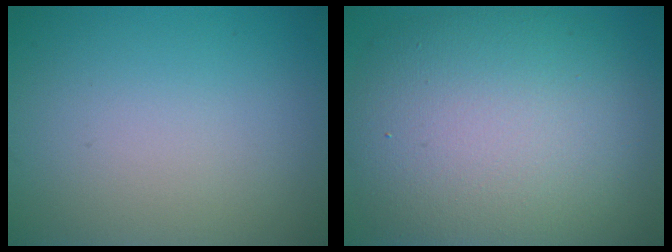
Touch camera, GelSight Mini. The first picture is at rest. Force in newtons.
{"total": 12.4, "press": 12.3, "slide": 1.1}